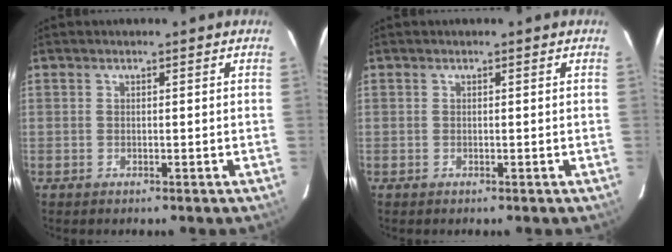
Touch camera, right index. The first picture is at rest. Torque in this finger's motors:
{"motor_torque": [0.00, 0.00, 0.00, 0.00]}